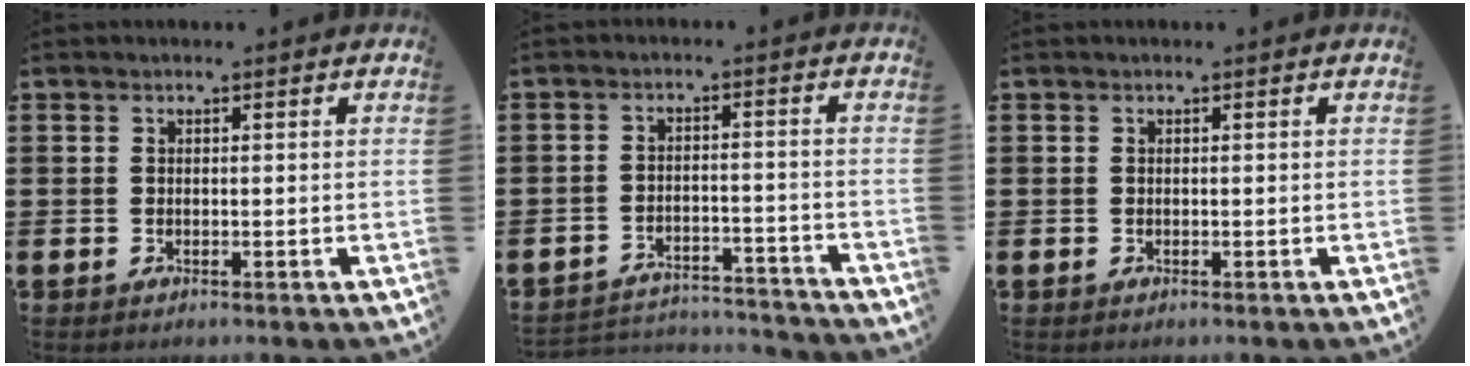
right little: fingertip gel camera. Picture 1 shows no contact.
{"total": 3.4, "force": [-3.3, 0.4, 0.2], "torque": [-0.008, 0.006, -0.072]}
{"total": 0.0}